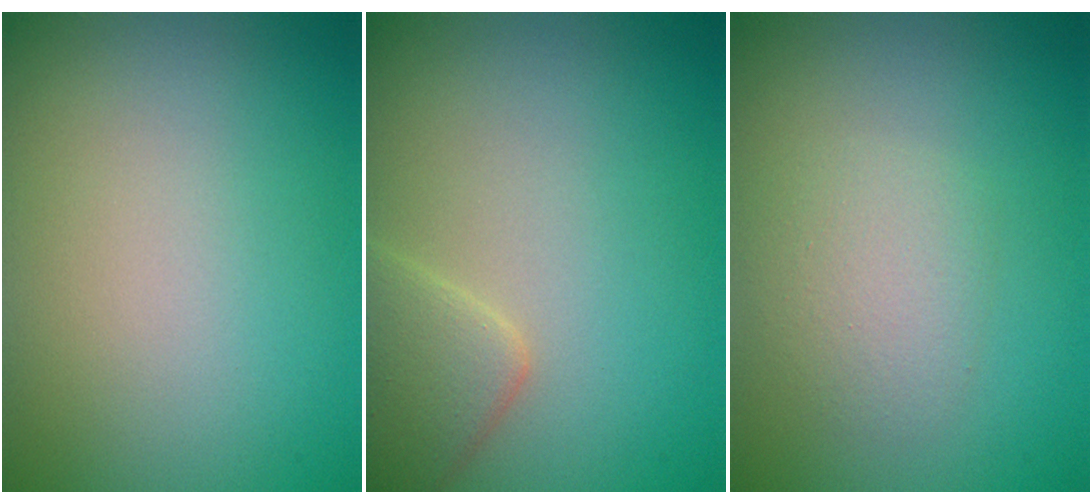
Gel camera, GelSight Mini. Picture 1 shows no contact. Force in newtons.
{"total": 2.9, "press": 2.9, "slide": 0.1}
{"total": 2.4, "press": 2.4, "slide": 0.2}